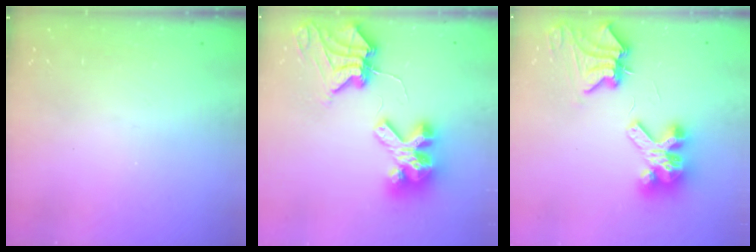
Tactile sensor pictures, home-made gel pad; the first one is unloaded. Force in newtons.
{"total": 12.0, "press": 11.9, "slide": 1.3}
{"total": 10.0, "press": 10.0, "slide": 1.0}